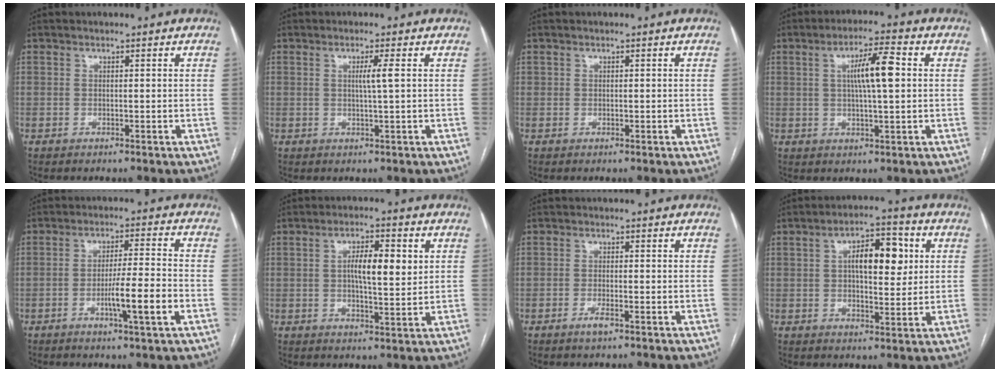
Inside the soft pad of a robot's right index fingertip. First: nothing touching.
{"total": 2.3, "force": [0.4, -0.4, 2.2], "torque": [-0.040, -0.002, 0.007]}
{"total": 0.0}
{"total": 7.6, "force": [1.3, 0.8, 7.4], "torque": [-0.129, 0.011, 0.020]}
{"total": 7.7, "force": [-2.8, -0.2, 7.2], "torque": [-0.120, -0.005, -0.048]}
{"total": 6.1, "force": [1.4, 1.5, 5.8], "torque": [-0.098, 0.004, 0.024]}
{"total": 2.1, "force": [-1.2, 0.3, 1.6], "torque": [-0.031, -0.002, -0.023]}
{"total": 9.1, "force": [2.1, 3.7, 8.1], "torque": [-0.126, 0.021, 0.031]}